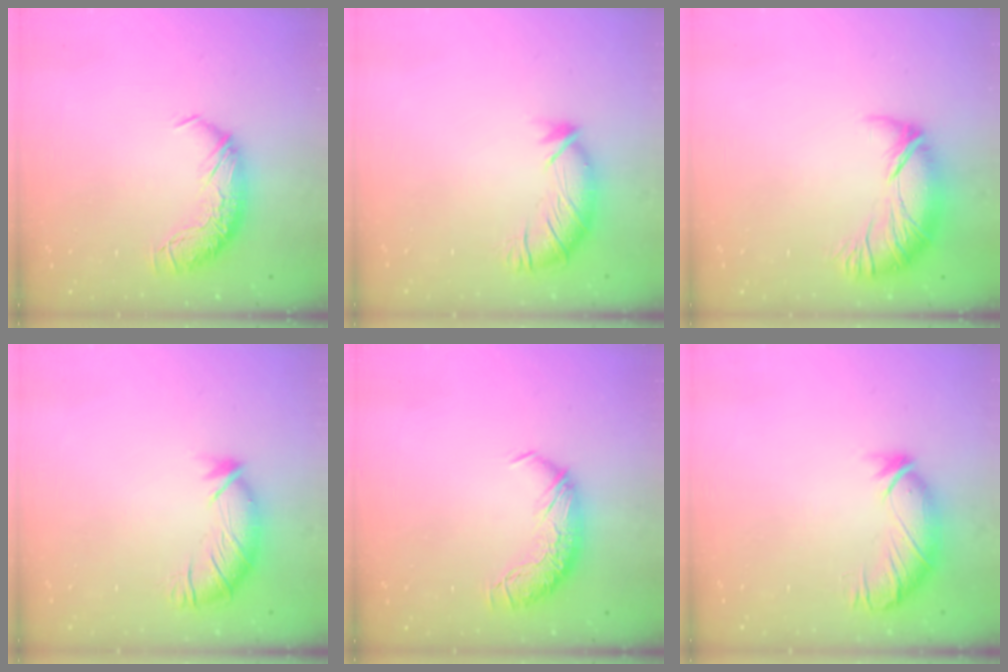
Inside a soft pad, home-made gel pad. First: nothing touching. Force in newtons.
{"total": 2.9, "press": 2.0, "slide": 2.2}
{"total": 2.6, "press": 1.8, "slide": 1.9}
{"total": 2.9, "press": 2.0, "slide": 2.2}
{"total": 0.0}
{"total": 3.5, "press": 3.0, "slide": 1.7}